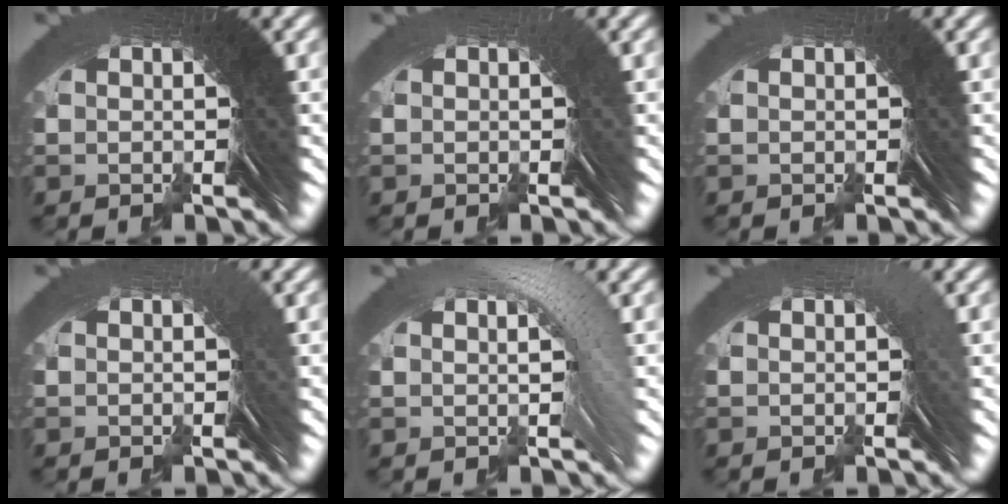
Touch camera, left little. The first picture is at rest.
{"total": 2.6, "force": [0.3, -1.1, -2.3], "torque": [0.038, 0.010, 0.004]}
{"total": 0.6, "force": [0.1, -0.2, -0.5], "torque": [0.010, 0.003, 0.001]}
{"total": 4.6, "force": [0.1, -2.1, -4.1], "torque": [0.058, 0.009, 0.004]}
{"total": 21.8, "force": [0.4, -11.1, -18.8], "torque": [0.271, 0.042, -0.009]}
{"total": 8.0, "force": [-0.2, -3.9, -7.0], "torque": [0.089, 0.011, 0.000]}